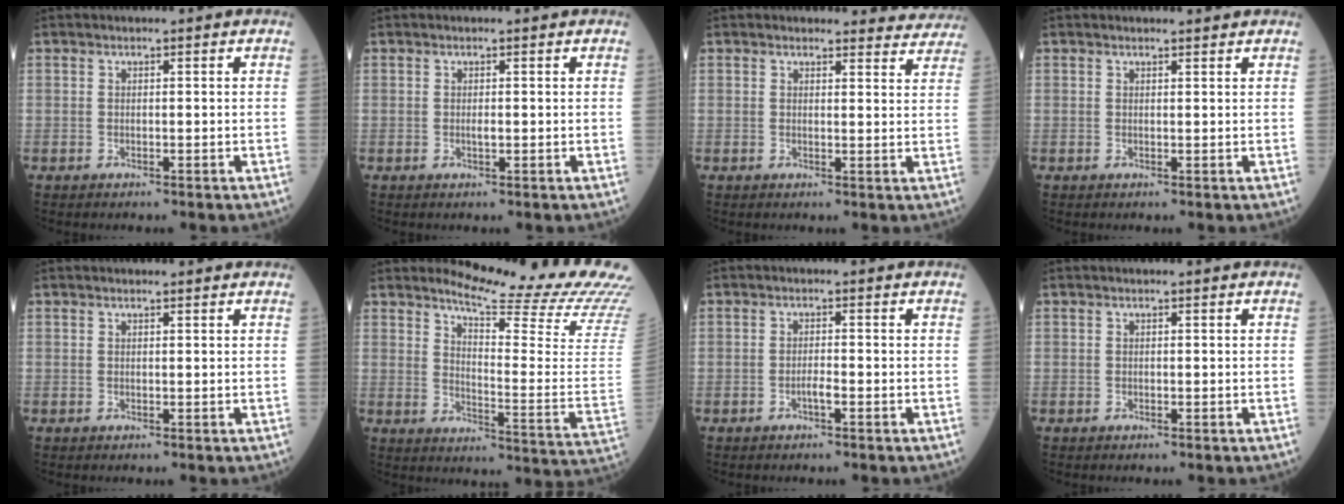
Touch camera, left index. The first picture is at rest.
{"total": 0.7, "force": [0.0, 0.2, 0.7], "torque": [-0.013, -0.001, 0.000]}
{"total": 7.8, "force": [7.5, 2.1, -0.2], "torque": [0.040, -0.015, 0.052]}
{"total": 1.7, "force": [1.7, 0.2, 0.3], "torque": [-0.010, 0.004, 0.022]}
{"total": 1.1, "force": [1.0, 0.1, 0.3], "torque": [-0.013, 0.005, 0.014]}
{"total": 19.4, "force": [18.1, -0.4, 7.1], "torque": [-0.117, -0.122, 0.216]}
{"total": 1.4, "force": [-0.8, 0.1, 1.2], "torque": [-0.024, 0.001, -0.014]}
{"total": 0.0}